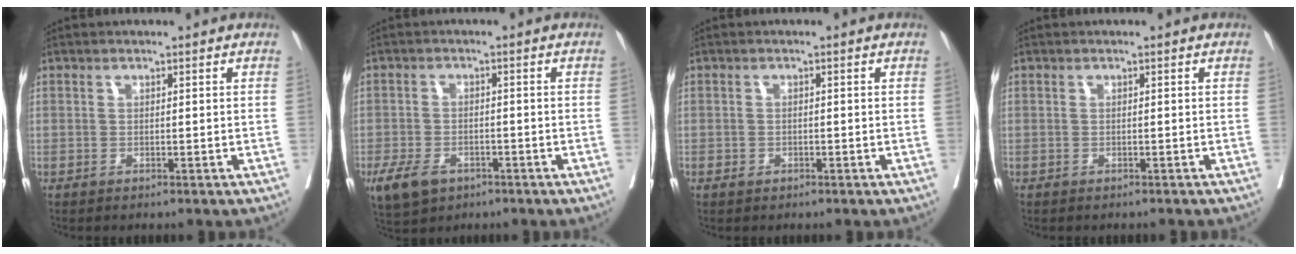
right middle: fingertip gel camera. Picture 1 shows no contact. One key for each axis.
{"total": 6.6, "fx": -3.8, "fy": 4.0, "fz": 3.5, "tx": -0.062, "ty": -0.008, "tz": -0.063}
{"total": 1.4, "fx": -0.7, "fy": 1.0, "fz": 0.6, "tx": -0.010, "ty": 0.000, "tz": -0.010}
{"total": 0.8, "fx": -0.7, "fy": 0.3, "fz": 0.1, "tx": -0.001, "ty": -0.003, "tz": -0.017}